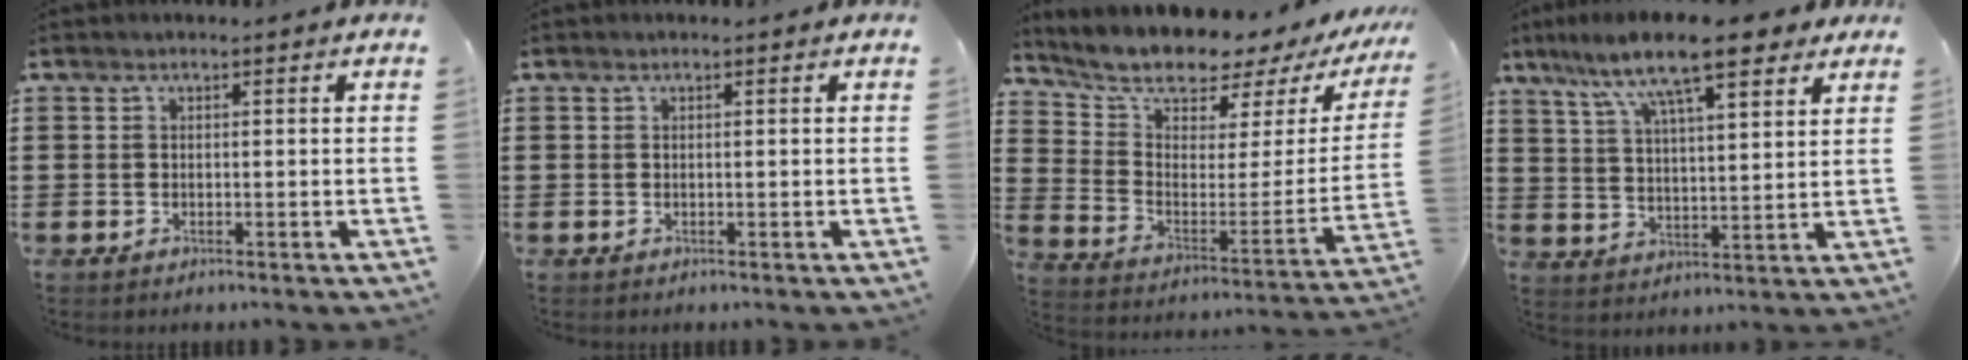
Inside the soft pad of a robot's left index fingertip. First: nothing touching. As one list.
[{"total": 0.0}, {"total": 6.8, "force": [6.2, 2.0, 1.8], "torque": [-0.059, -0.062, 0.102]}, {"total": 11.7, "force": [8.5, 2.4, 7.6], "torque": [-0.157, -0.022, 0.144]}]